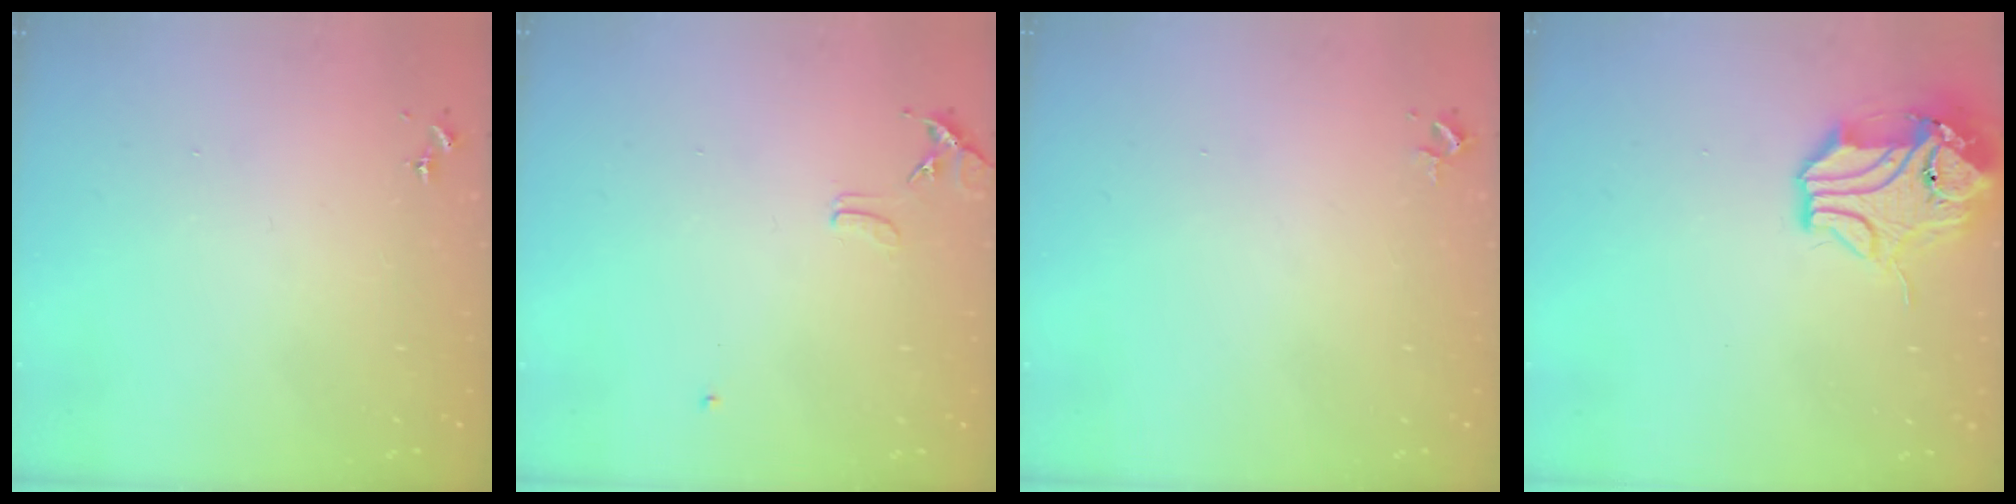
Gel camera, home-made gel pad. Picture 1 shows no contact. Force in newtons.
{"total": 8.3, "press": 8.3, "slide": 0.7}
{"total": 2.2, "press": 2.2, "slide": 0.3}
{"total": 13.3, "press": 13.2, "slide": 2.0}